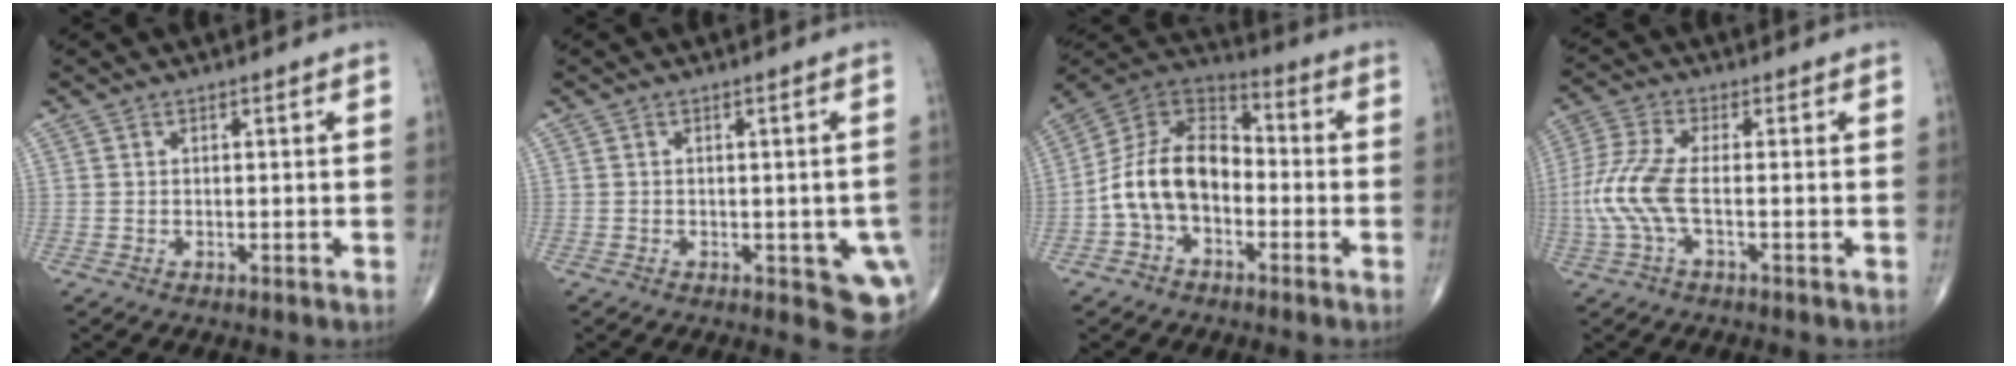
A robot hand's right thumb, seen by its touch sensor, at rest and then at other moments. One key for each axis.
{"total": 7.3, "fx": -2.0, "fy": 3.3, "fz": 6.2, "tx": -0.043, "ty": -0.004, "tz": -0.022}
{"total": 13.9, "fx": -3.0, "fy": 9.2, "fz": 10.0, "tx": -0.166, "ty": 0.049, "tz": -0.069}
{"total": 8.5, "fx": -1.6, "fy": 2.7, "fz": 7.9, "tx": -0.212, "ty": 0.015, "tz": -0.039}